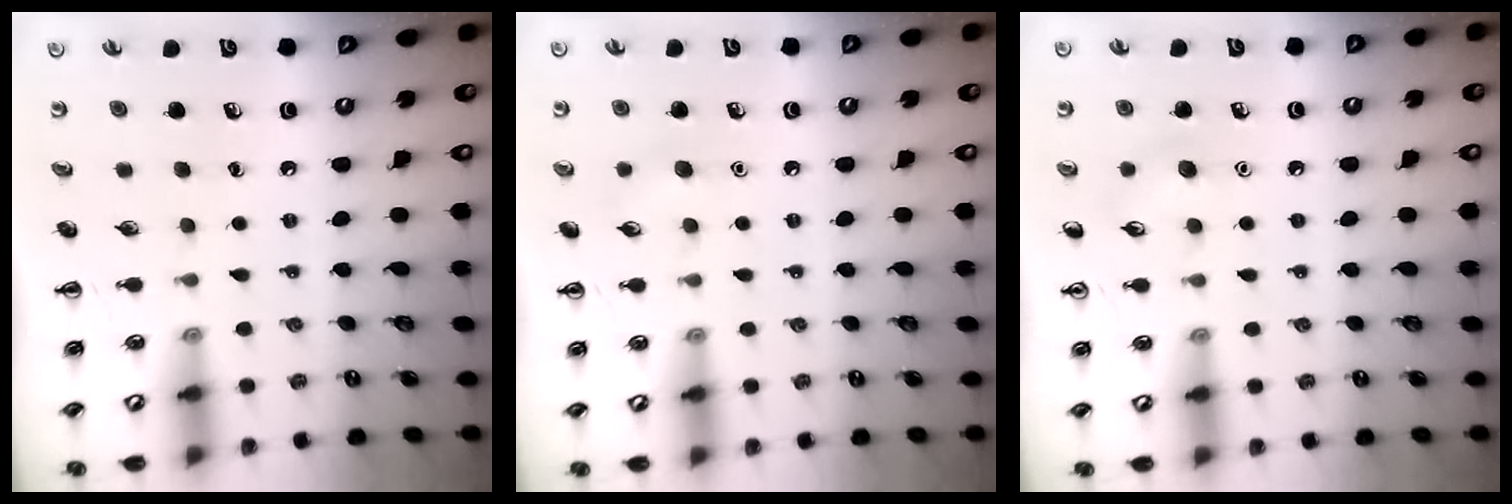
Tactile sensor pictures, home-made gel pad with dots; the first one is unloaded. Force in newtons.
{"total": 4.7, "press": 4.6, "slide": 1.3}
{"total": 4.9, "press": 4.6, "slide": 1.4}